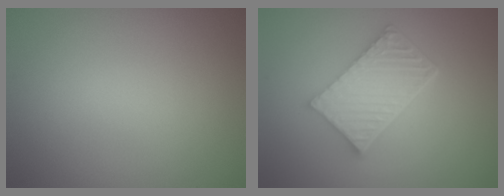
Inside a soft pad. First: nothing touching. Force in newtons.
{"total": 5.6, "press": 4.2, "slide": 3.7}